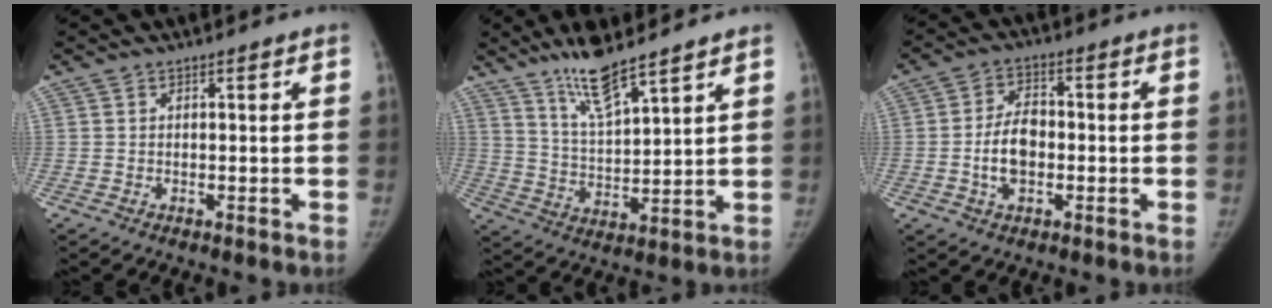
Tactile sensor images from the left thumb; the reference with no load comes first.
{"total": 10.0, "force": [7.6, 1.6, 6.3], "torque": [-0.110, -0.053, 0.153]}
{"total": 7.7, "force": [-1.5, 4.8, 5.7], "torque": [-0.093, 0.016, -0.030]}